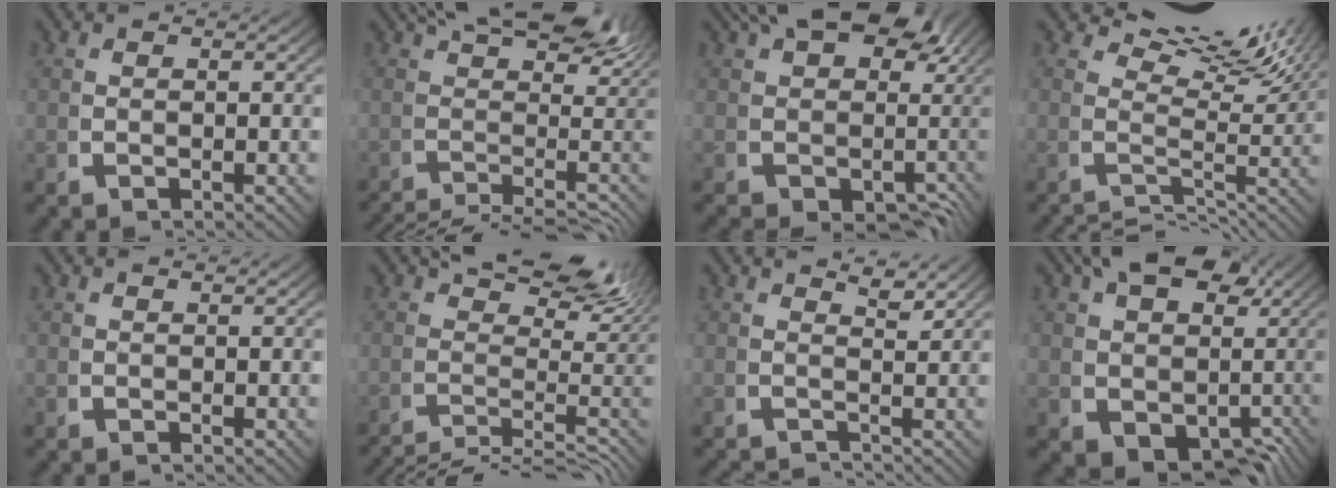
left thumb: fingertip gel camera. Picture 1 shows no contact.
{"total": 11.4, "force": [-2.1, 6.3, 9.3], "torque": [-0.098, -0.024, -0.029]}
{"total": 12.1, "force": [2.6, 8.3, 8.4], "torque": [-0.112, -0.028, 0.050]}
{"total": 6.7, "force": [0.9, 3.5, 5.7], "torque": [-0.041, 0.002, 0.011]}
{"total": 0.0}
{"total": 10.3, "force": [-1.1, 6.2, 8.2], "torque": [-0.084, -0.021, -0.020]}
{"total": 1.3, "force": [-0.2, 0.7, 1.1], "torque": [-0.008, -0.011, 0.001]}
{"total": 14.2, "force": [-0.2, 10.6, 9.4], "torque": [-0.158, -0.059, 0.023]}